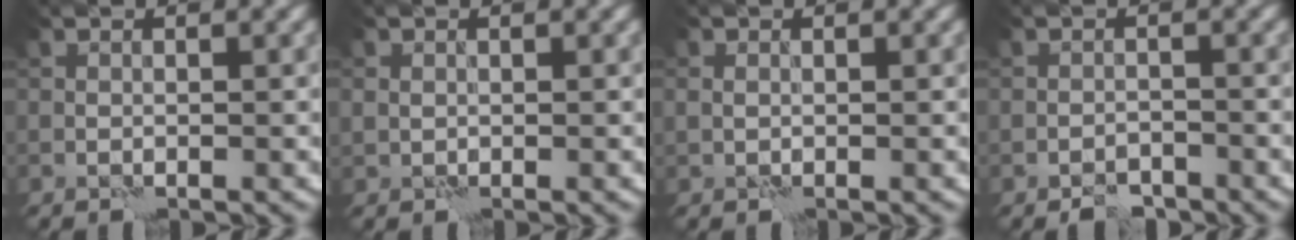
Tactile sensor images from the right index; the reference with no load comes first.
{"total": 0.8, "force": [0.1, 0.8, 0.2], "torque": [-0.001, 0.000, 0.002]}
{"total": 0.8, "force": [0.0, 0.7, 0.4], "torque": [-0.005, 0.001, 0.001]}
{"total": 2.2, "force": [-2.0, 0.9, 0.7], "torque": [-0.007, 0.007, -0.035]}